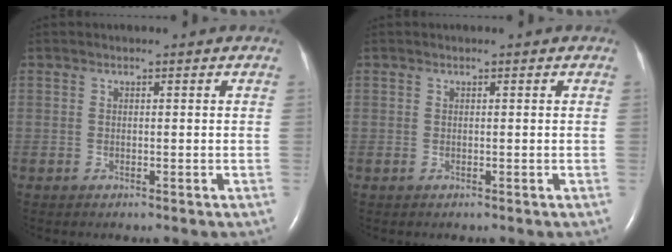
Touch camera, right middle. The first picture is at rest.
{"total": 0.0}